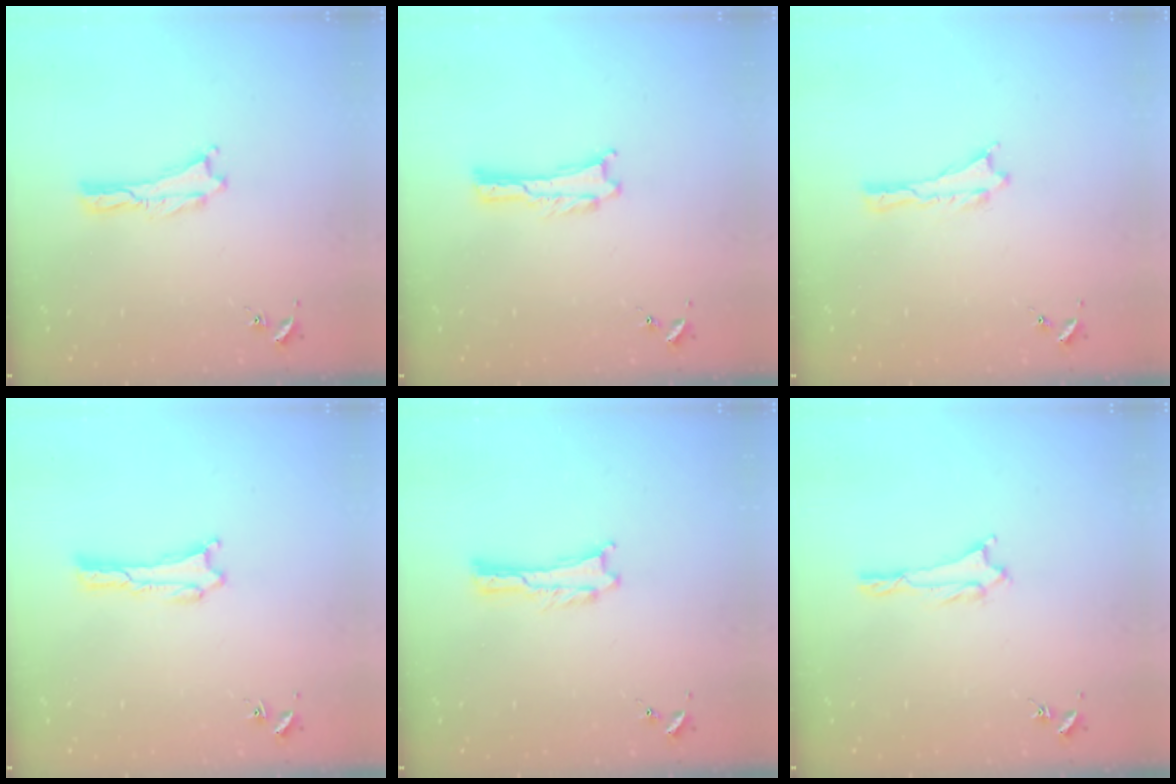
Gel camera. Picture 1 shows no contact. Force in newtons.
{"total": 0.0}
{"total": 0.0}
{"total": 0.0}
{"total": 0.0}
{"total": 1.0, "press": 0.9, "slide": 0.2}